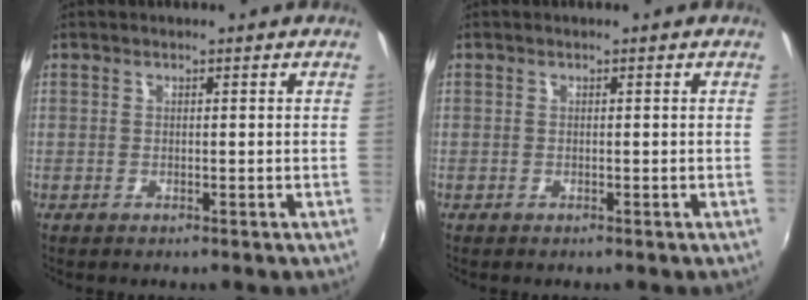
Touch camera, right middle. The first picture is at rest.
{"total": 0.0}